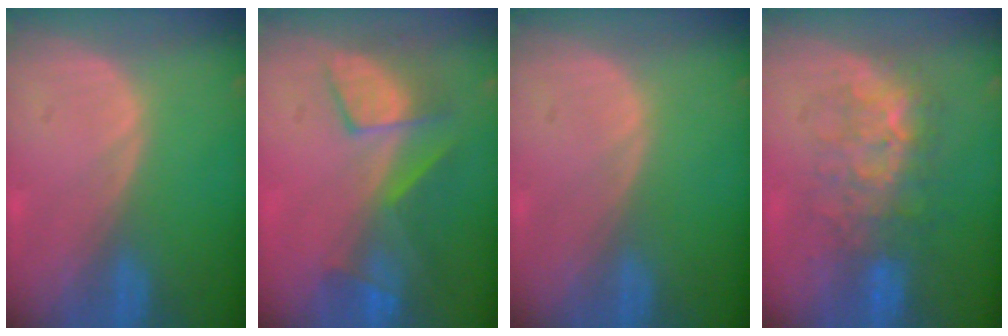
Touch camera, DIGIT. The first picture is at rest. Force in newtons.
{"total": 7.6, "press": 7.2, "slide": 2.5}
{"total": 0.0}
{"total": 7.8, "press": 7.7, "slide": 1.5}